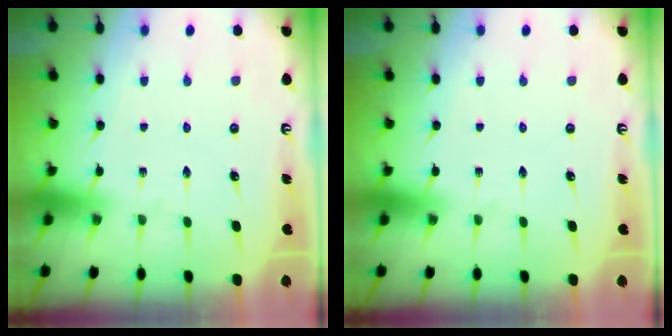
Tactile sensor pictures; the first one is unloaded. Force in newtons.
{"total": 0.0}